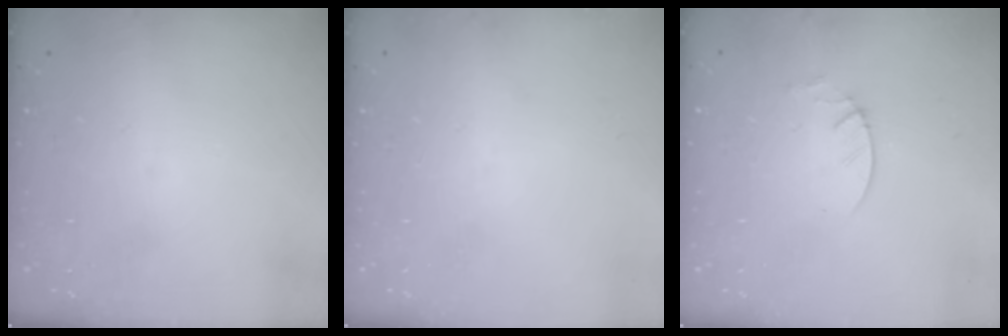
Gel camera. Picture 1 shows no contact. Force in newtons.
{"total": 0.0}
{"total": 1.9, "press": 1.9, "slide": 0.2}